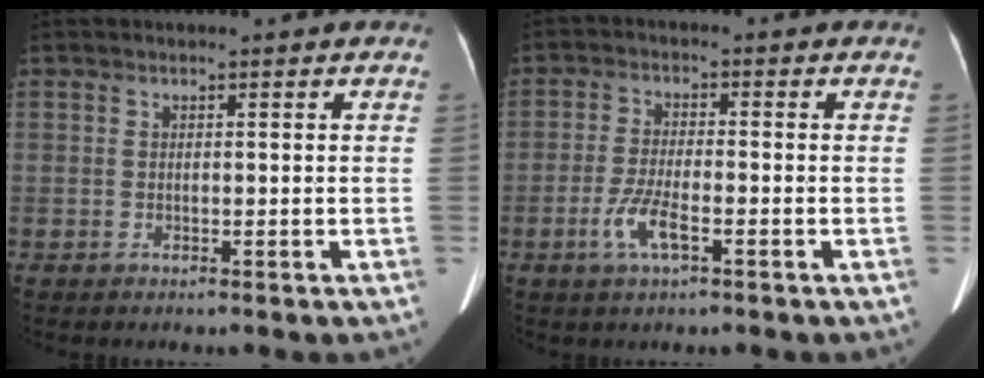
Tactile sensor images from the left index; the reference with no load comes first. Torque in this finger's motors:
{"motor_torque": [0.33, 0.14, 0.12, 0.03]}